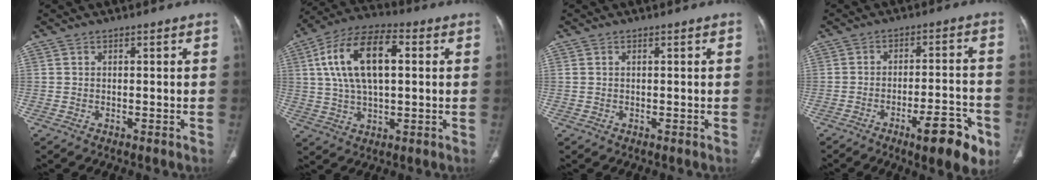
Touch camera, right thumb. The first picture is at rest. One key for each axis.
{"total": 16.4, "fx": 3.5, "fy": 8.2, "fz": 13.7, "tx": -0.252, "ty": 0.019, "tz": 0.061}
{"total": 0.6, "fx": 0.1, "fy": 0.4, "fz": 0.4, "tx": -0.013, "ty": 0.009, "tz": 0.008}
{"total": 11.9, "fx": -6.2, "fy": 3.1, "fz": 9.7, "tx": -0.121, "ty": 0.030, "tz": -0.084}